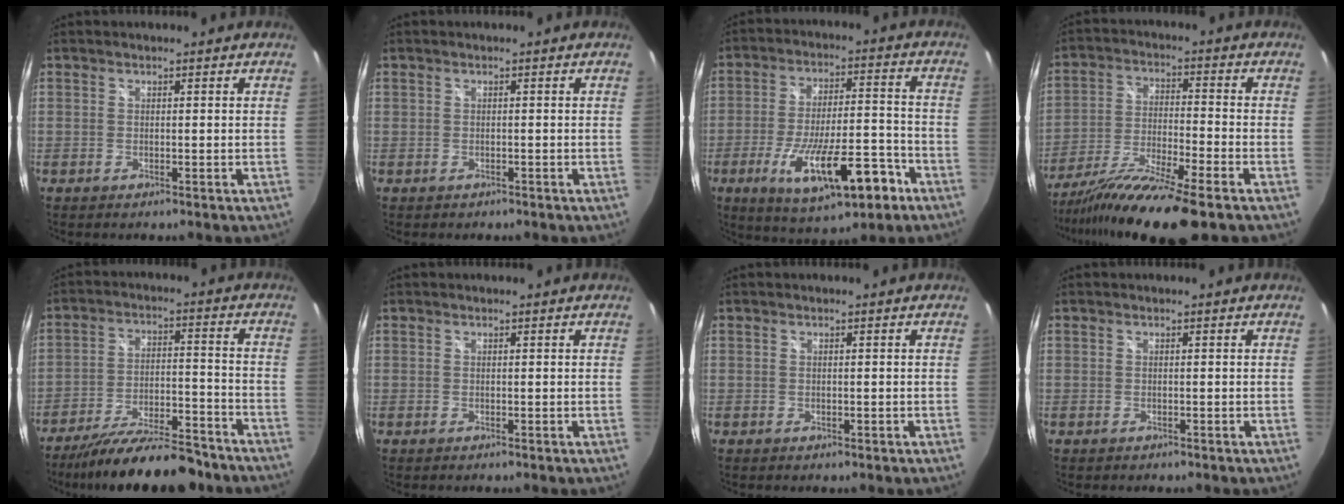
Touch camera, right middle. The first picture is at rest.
{"total": 0.7, "force": [-0.4, 0.6, 0.1], "torque": [-0.003, -0.003, -0.004]}
{"total": 17.4, "force": [-8.7, 5.6, 14.0], "torque": [-0.247, -0.017, -0.126]}
{"total": 15.8, "force": [-12.4, 0.2, 9.8], "torque": [-0.195, -0.045, -0.220]}
{"total": 18.5, "force": [-15.7, 3.7, 9.0], "torque": [-0.164, -0.025, -0.236]}
{"total": 0.0}
{"total": 0.0}
{"total": 0.0}